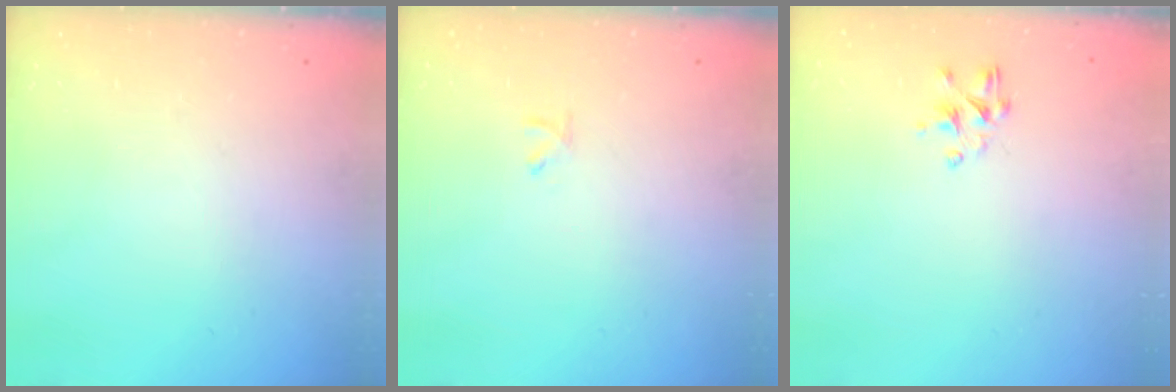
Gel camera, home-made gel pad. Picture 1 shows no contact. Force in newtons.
{"total": 0.0}
{"total": 2.9, "press": 2.8, "slide": 0.6}